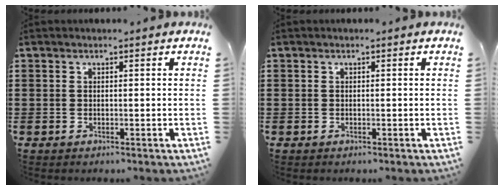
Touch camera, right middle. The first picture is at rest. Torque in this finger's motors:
{"motor_torque": [0.09, -0.09, 0.00, 0.02]}